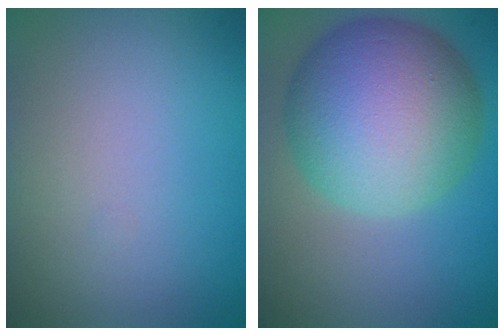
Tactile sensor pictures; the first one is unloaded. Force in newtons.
{"total": 12.0, "press": 12.0, "slide": 0.4}